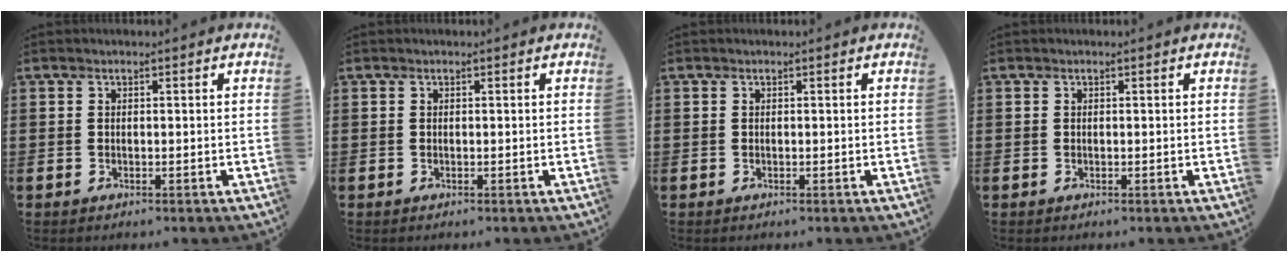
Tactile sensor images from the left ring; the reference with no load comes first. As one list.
[{"total": 0.0}, {"total": 0.0}, {"total": 0.0}]